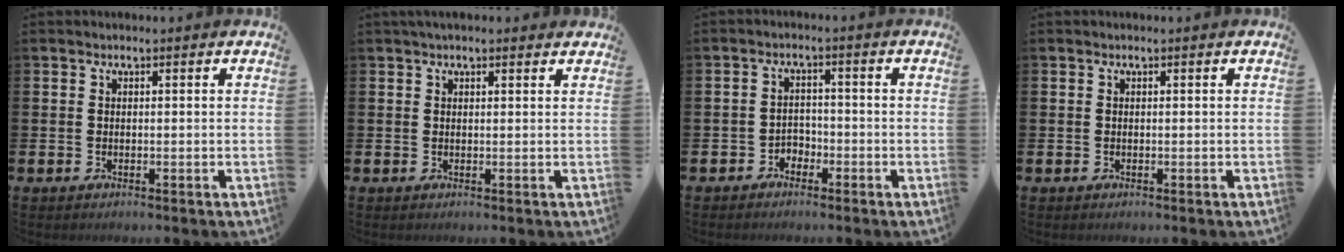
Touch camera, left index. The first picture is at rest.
{"total": 1.4, "force": [1.2, 0.4, 0.5], "torque": [-0.007, 0.004, 0.021]}
{"total": 2.1, "force": [-1.7, 1.2, 0.0], "torque": [-0.013, 0.002, -0.038]}
{"total": 0.0}